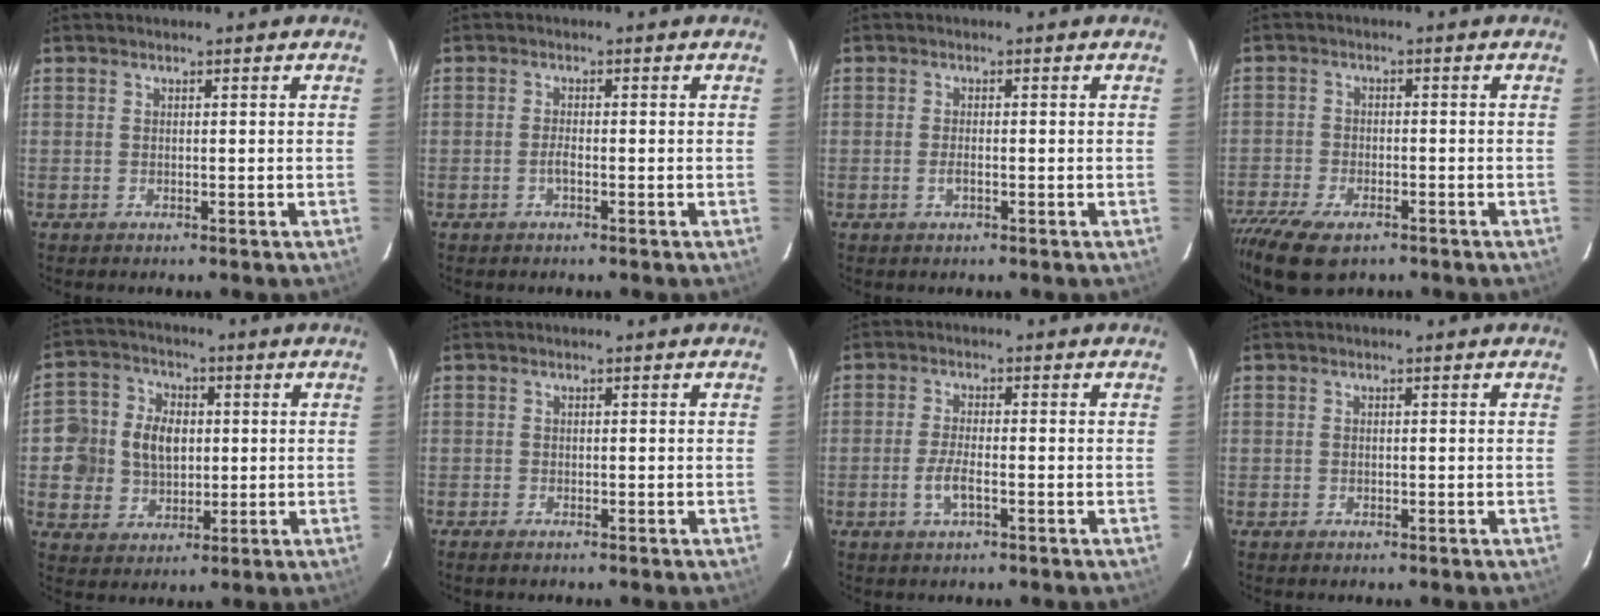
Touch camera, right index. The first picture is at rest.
{"total": 1.6, "force": [-0.6, 0.5, 1.4], "torque": [-0.029, 0.002, -0.013]}
{"total": 1.8, "force": [-0.6, 0.7, 1.5], "torque": [-0.032, -0.001, -0.011]}
{"total": 12.2, "force": [-8.6, 5.4, 6.8], "torque": [-0.169, -0.037, -0.153]}
{"total": 10.8, "force": [0.6, 9.7, 4.8], "torque": [-0.118, 0.023, 0.014]}
{"total": 1.1, "force": [-0.9, 0.4, 0.4], "torque": [-0.010, -0.004, -0.019]}
{"total": 4.3, "force": [-1.6, 1.2, 3.8], "torque": [-0.081, -0.003, -0.031]}
{"total": 0.7, "force": [-0.1, 0.5, 0.5], "torque": [-0.008, 0.001, -0.001]}